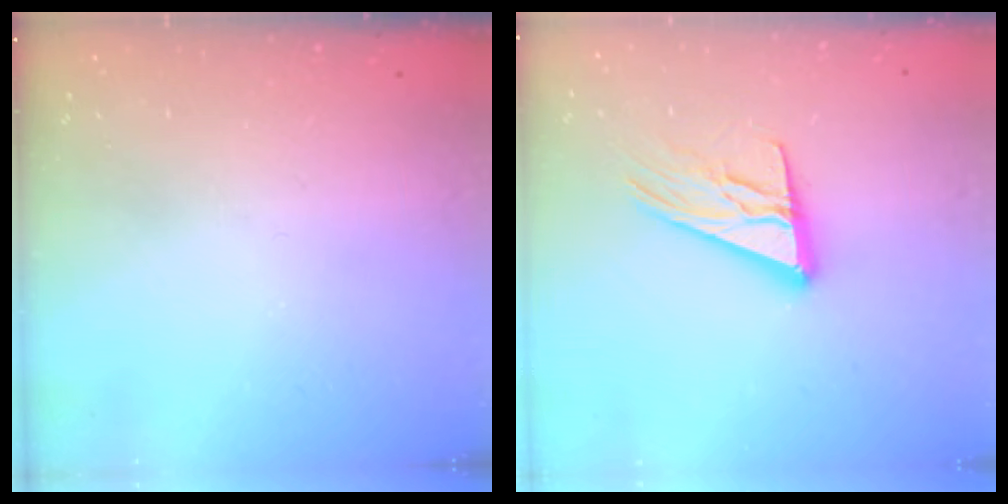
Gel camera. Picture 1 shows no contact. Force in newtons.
{"total": 14.9, "press": 14.6, "slide": 2.9}